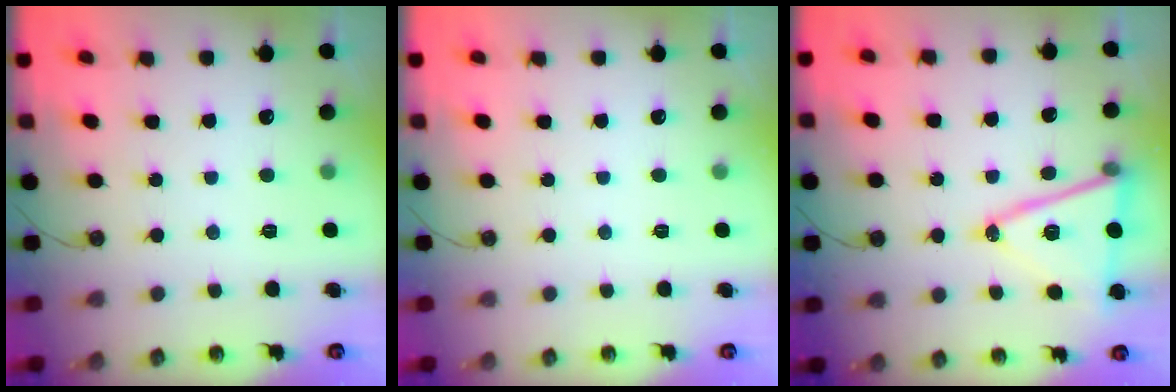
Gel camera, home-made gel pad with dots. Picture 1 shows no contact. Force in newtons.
{"total": 0.0}
{"total": 15.8, "press": 15.4, "slide": 3.7}